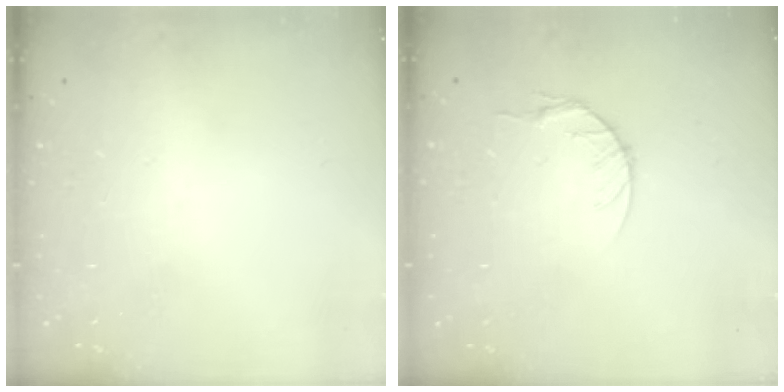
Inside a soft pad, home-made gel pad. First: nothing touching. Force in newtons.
{"total": 4.6, "press": 4.6, "slide": 0.6}